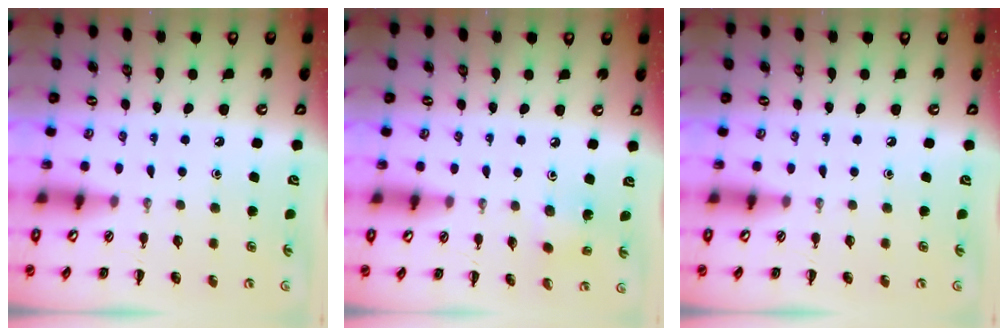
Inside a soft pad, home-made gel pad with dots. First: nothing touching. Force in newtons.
{"total": 2.3, "press": 2.1, "slide": 0.8}
{"total": 0.0}